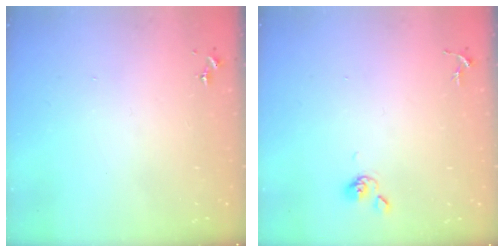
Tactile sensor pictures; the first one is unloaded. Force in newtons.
{"total": 4.4, "press": 4.3, "slide": 0.8}